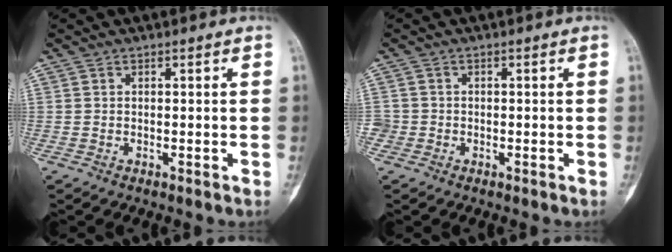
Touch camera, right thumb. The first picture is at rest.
{"total": 1.9, "force": [-0.6, 1.7, 0.0], "torque": [0.010, 0.008, -0.016]}